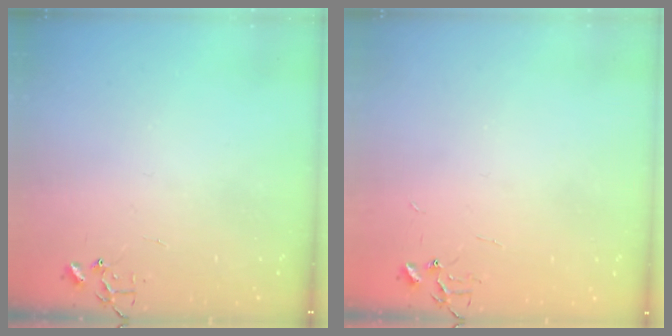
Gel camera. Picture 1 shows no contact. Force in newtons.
{"total": 1.7, "press": 1.7, "slide": 0.2}